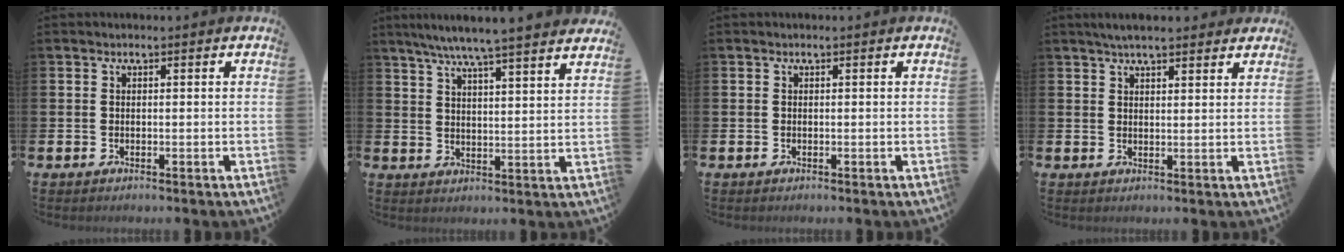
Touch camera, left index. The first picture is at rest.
{"total": 7.0, "force": [6.5, -0.4, 2.4], "torque": [-0.065, -0.035, 0.113]}
{"total": 0.0}
{"total": 4.1, "force": [3.8, 0.6, 1.5], "torque": [-0.035, -0.009, 0.067]}